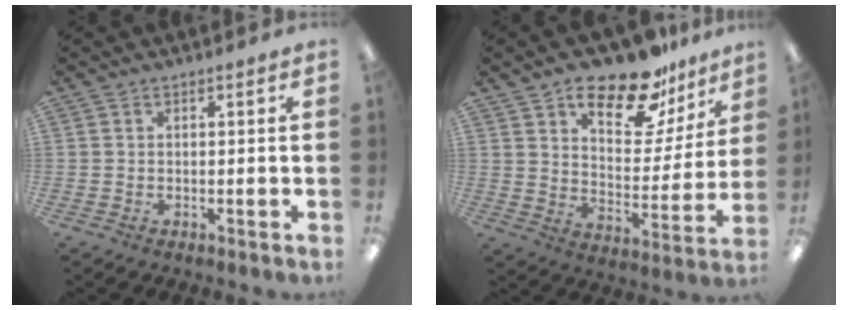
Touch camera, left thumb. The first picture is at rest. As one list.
[{"total": 18.6, "force": [14.0, 7.8, 9.4], "torque": [-0.144, -0.090, 0.237]}]